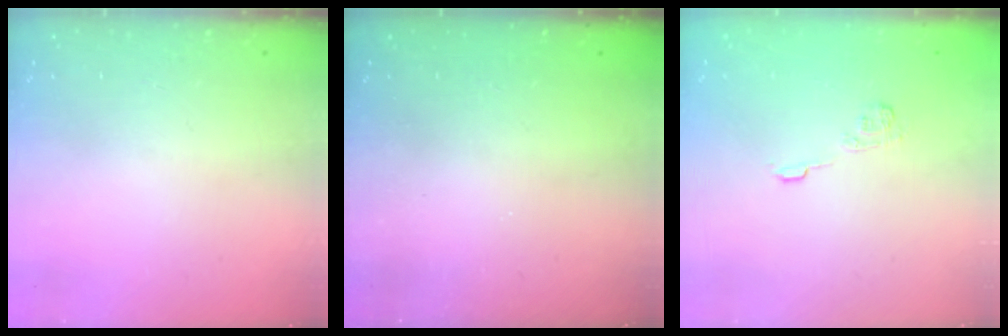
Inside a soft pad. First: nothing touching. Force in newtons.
{"total": 2.3, "press": 2.2, "slide": 0.8}
{"total": 4.1, "press": 3.8, "slide": 1.5}